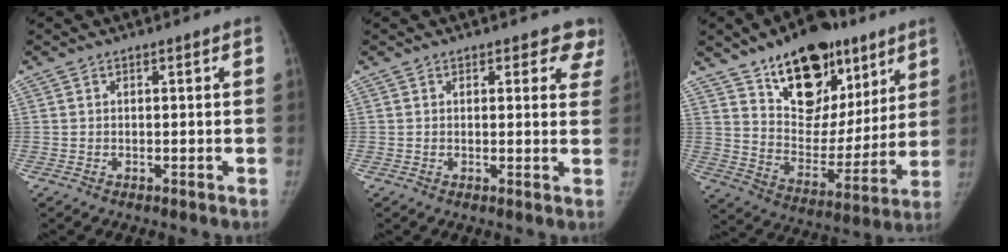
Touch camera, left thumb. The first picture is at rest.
{"total": 5.5, "force": [4.4, 2.7, 2.0], "torque": [0.022, -0.017, 0.031]}
{"total": 23.9, "force": [14.3, 13.4, 13.6], "torque": [-0.155, -0.057, 0.232]}